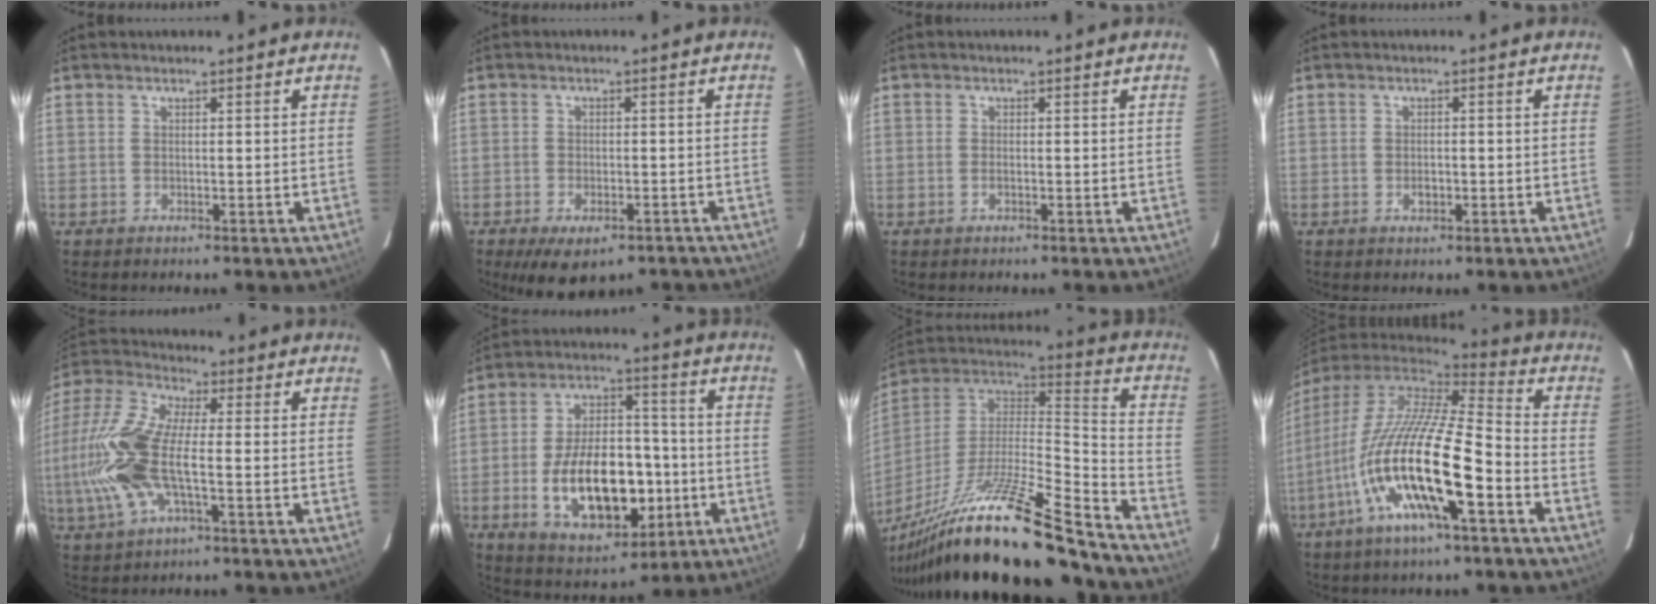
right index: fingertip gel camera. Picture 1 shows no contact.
{"total": 10.2, "force": [-7.1, 4.5, 5.8], "torque": [-0.116, -0.022, -0.096]}
{"total": 0.8, "force": [-0.3, 0.4, 0.6], "torque": [-0.015, -0.001, -0.007]}
{"total": 1.7, "force": [-0.5, 1.3, 0.9], "torque": [-0.015, 0.001, -0.008]}
{"total": 16.9, "force": [-2.8, 6.1, 15.5], "torque": [-0.340, 0.000, -0.060]}
{"total": 19.0, "force": [-4.7, 10.7, 15.0], "torque": [-0.283, 0.013, -0.053]}
{"total": 30.9, "force": [-22.6, 4.2, 20.6], "torque": [-0.336, -0.055, -0.366]}
{"total": 20.9, "force": [-8.4, 4.0, 18.7], "torque": [-0.339, -0.044, -0.163]}